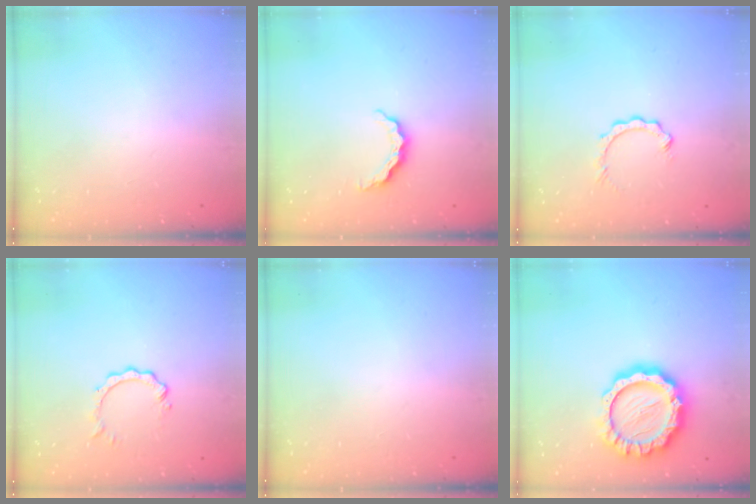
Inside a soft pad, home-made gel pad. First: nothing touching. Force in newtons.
{"total": 5.6, "press": 5.6, "slide": 0.7}
{"total": 3.3, "press": 3.3, "slide": 0.3}
{"total": 3.3, "press": 3.2, "slide": 0.3}
{"total": 0.0}
{"total": 16.5, "press": 16.5, "slide": 1.6}